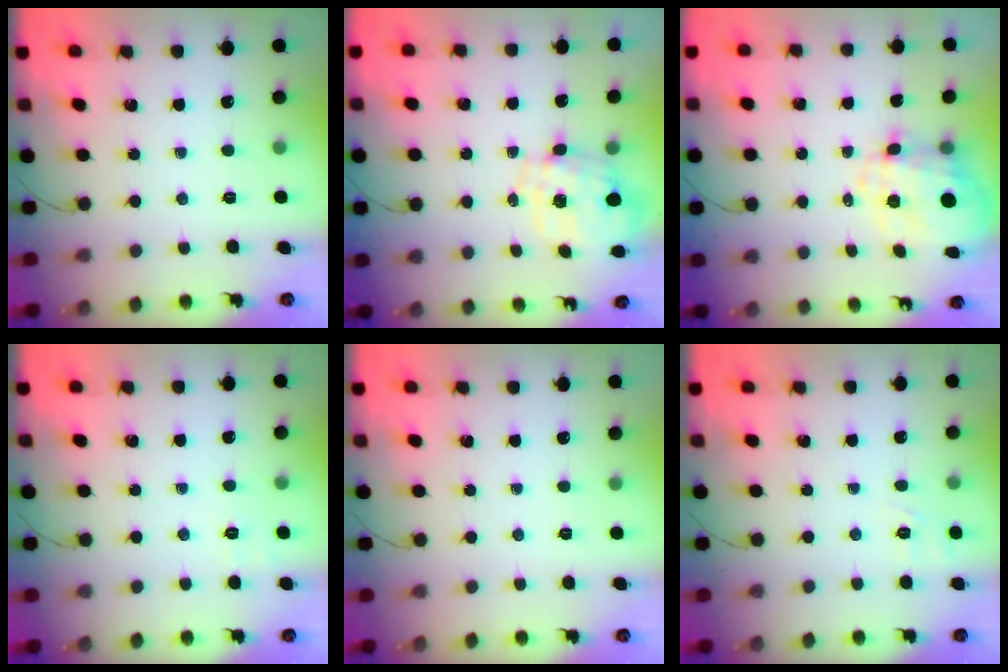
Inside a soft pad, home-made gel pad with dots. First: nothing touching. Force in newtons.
{"total": 2.0, "press": 1.7, "slide": 1.1}
{"total": 11.0, "press": 10.8, "slide": 2.2}
{"total": 1.8, "press": 0.9, "slide": 1.6}
{"total": 0.0}
{"total": 1.9, "press": 0.3, "slide": 1.9}